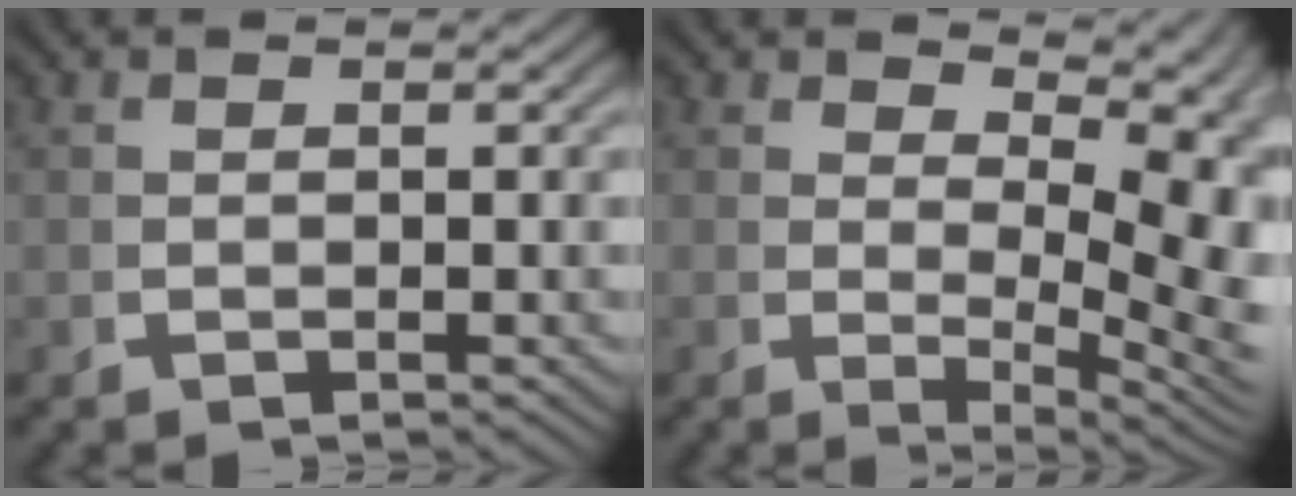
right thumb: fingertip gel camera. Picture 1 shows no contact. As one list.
[{"total": 6.7, "force": [0.6, 3.2, 5.8], "torque": [-0.077, -0.023, 0.023]}]